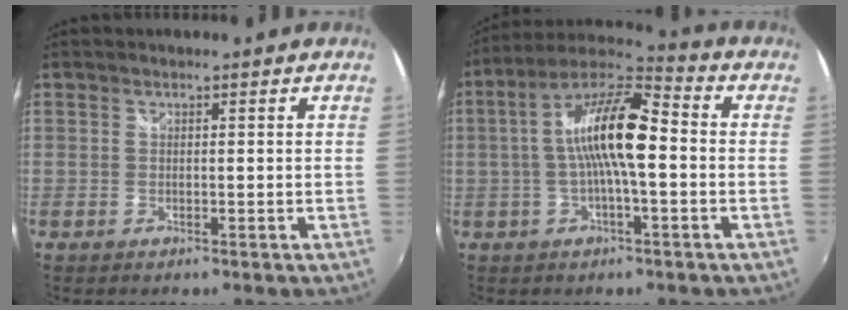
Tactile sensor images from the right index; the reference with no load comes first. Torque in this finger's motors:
{"motor_torque": [1.84, 0.30, 0.83, 0.21]}